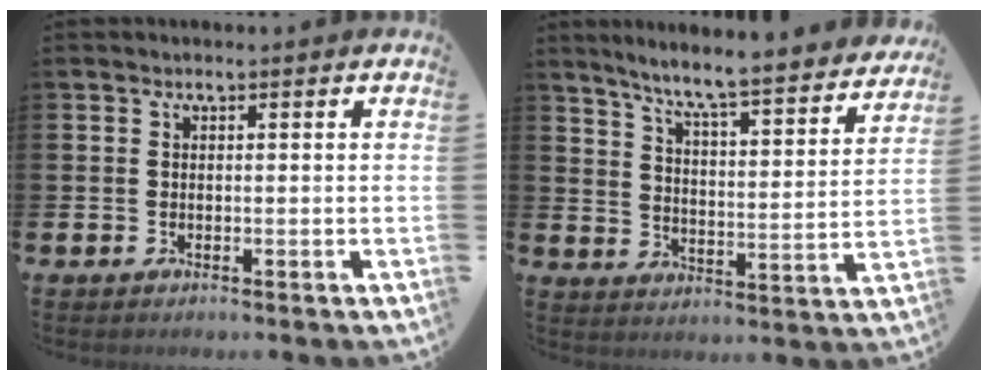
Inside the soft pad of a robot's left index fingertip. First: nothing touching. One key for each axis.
{"total": 7.2, "fx": 6.6, "fy": -0.2, "fz": 2.8, "tx": -0.075, "ty": -0.058, "tz": 0.106}